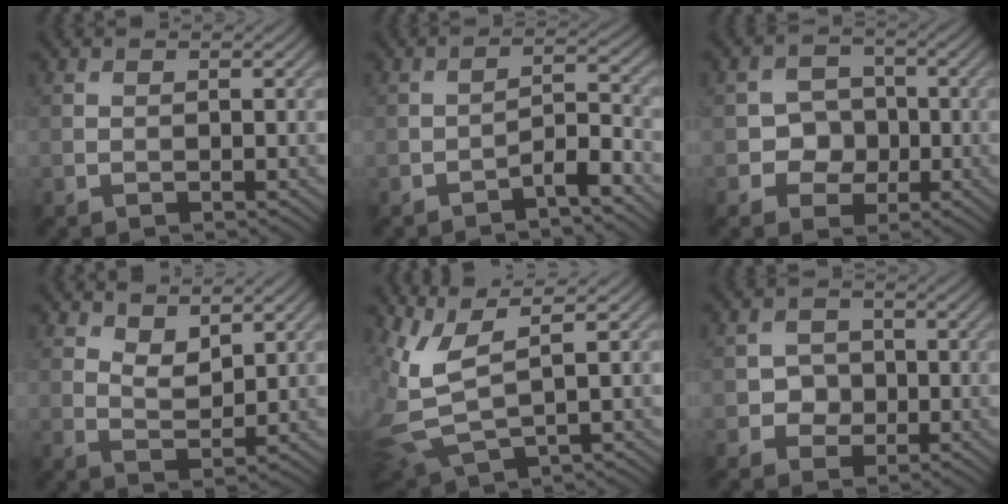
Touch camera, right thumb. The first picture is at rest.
{"total": 3.4, "force": [-2.3, 0.7, 2.4], "torque": [-0.044, 0.010, -0.048]}
{"total": 4.0, "force": [-0.9, 3.6, 1.5], "torque": [-0.016, 0.000, -0.030]}
{"total": 3.8, "force": [2.7, 1.6, 2.2], "torque": [-0.046, -0.009, 0.051]}
{"total": 7.3, "force": [2.9, 2.7, 6.1], "torque": [-0.165, -0.001, 0.064]}
{"total": 2.9, "force": [-0.7, 2.7, 0.9], "torque": [-0.012, 0.000, -0.022]}